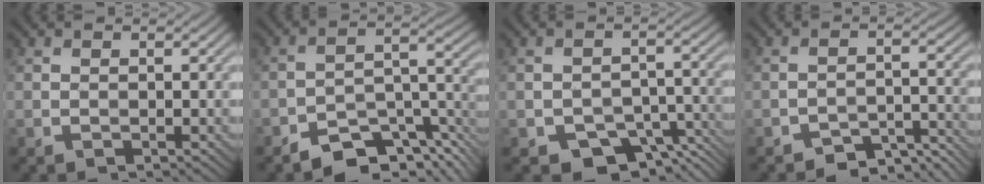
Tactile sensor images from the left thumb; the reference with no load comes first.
{"total": 8.4, "force": [-6.3, 2.9, 4.7], "torque": [-0.064, -0.001, -0.119]}
{"total": 7.0, "force": [-4.6, 3.9, 3.7], "torque": [-0.048, -0.009, -0.076]}
{"total": 5.3, "force": [-4.7, 1.4, 2.1], "torque": [-0.028, 0.004, -0.072]}